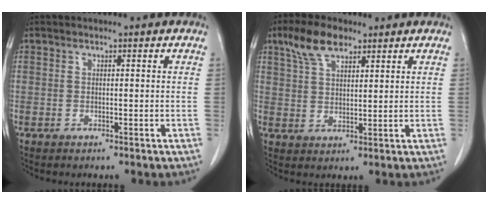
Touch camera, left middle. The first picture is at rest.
{"total": 6.7, "force": [4.5, 2.7, 4.1], "torque": [-0.087, 0.016, 0.088]}